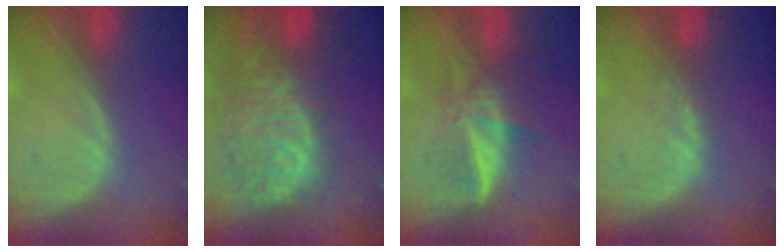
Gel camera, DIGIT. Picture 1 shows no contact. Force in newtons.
{"total": 11.3, "press": 9.7, "slide": 5.8}
{"total": 6.0, "press": 5.6, "slide": 2.3}
{"total": 1.4, "press": 1.4, "slide": 0.3}